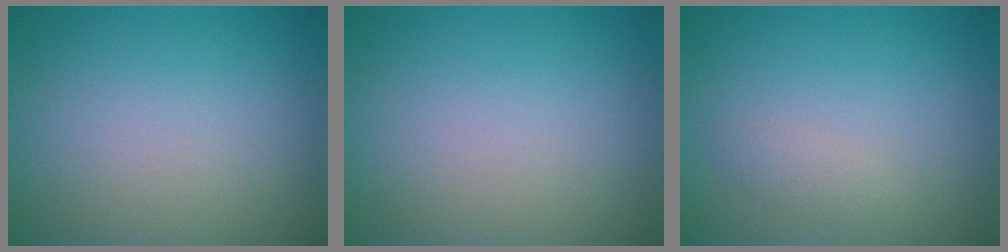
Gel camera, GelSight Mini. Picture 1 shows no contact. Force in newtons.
{"total": 0.0}
{"total": 1.0, "press": 1.0, "slide": 0.0}